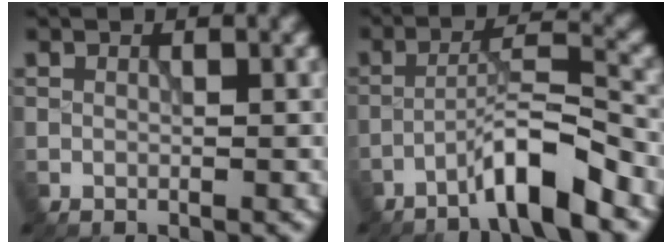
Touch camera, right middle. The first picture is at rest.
{"total": 5.4, "force": [-3.6, 0.4, 4.1], "torque": [-0.066, 0.020, -0.070]}